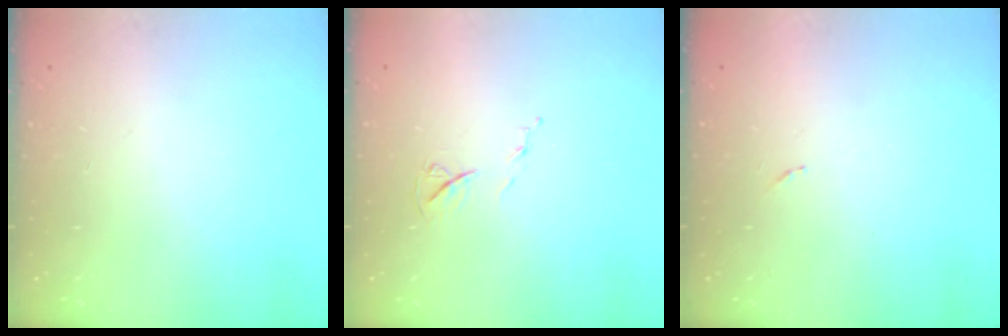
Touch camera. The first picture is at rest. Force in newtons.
{"total": 6.2, "press": 6.2, "slide": 0.7}
{"total": 4.6, "press": 4.6, "slide": 0.6}